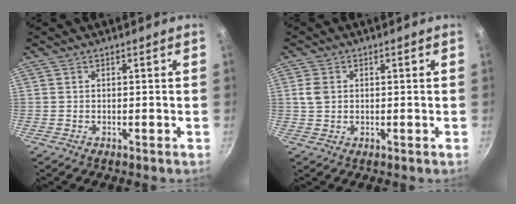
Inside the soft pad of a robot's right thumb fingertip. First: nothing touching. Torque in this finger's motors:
{"motor_torque": [0.58, 1.13, 0.55, 0.11, 0.14]}